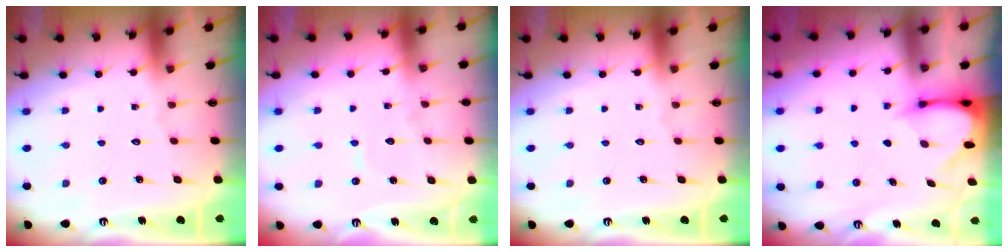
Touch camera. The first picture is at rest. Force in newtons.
{"total": 5.3, "press": 5.2, "slide": 0.5}
{"total": 0.0}
{"total": 3.4, "press": 3.4, "slide": 0.3}